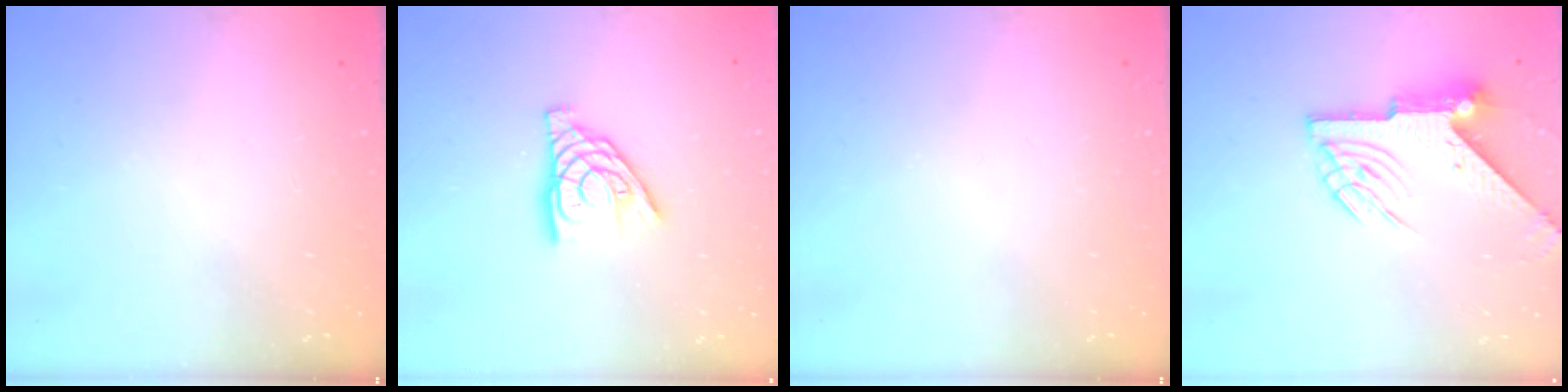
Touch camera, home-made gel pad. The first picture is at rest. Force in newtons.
{"total": 10.8, "press": 10.8, "slide": 0.8}
{"total": 0.0}
{"total": 7.6, "press": 7.6, "slide": 0.6}